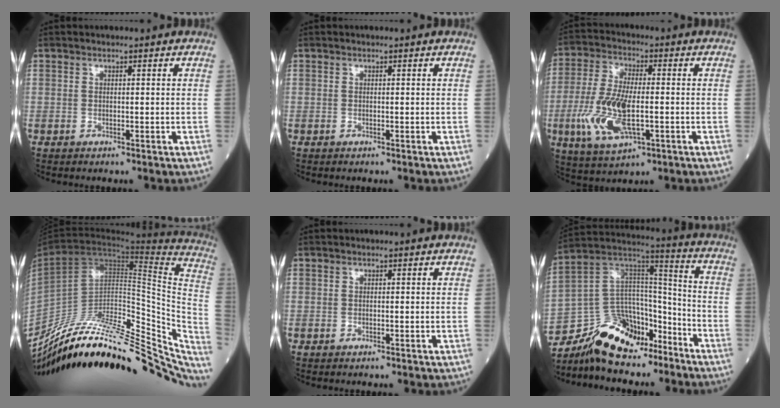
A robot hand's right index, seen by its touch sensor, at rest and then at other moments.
{"total": 0.0}
{"total": 12.3, "force": [-2.8, 4.3, 11.2], "torque": [-0.243, -0.007, -0.048]}
{"total": 35.8, "force": [-29.3, 9.3, 18.2], "torque": [-0.203, -0.019, -0.414]}
{"total": 0.0}
{"total": 15.1, "force": [-12.6, 6.8, 4.9], "torque": [-0.084, 0.062, -0.225]}